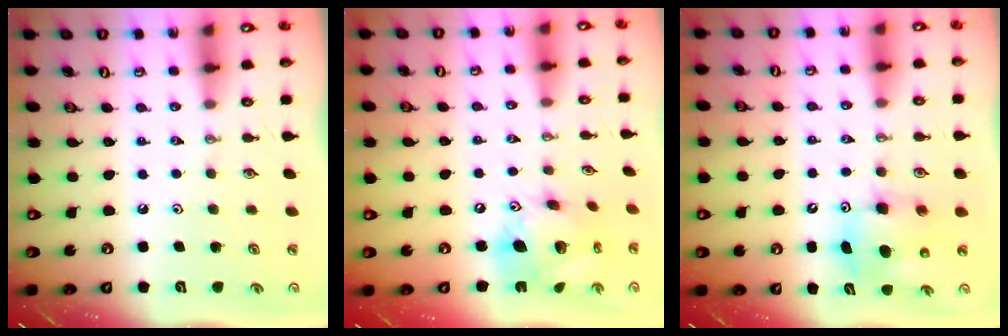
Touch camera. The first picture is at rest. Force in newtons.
{"total": 16.8, "press": 16.7, "slide": 1.8}
{"total": 8.0, "press": 7.8, "slide": 2.0}